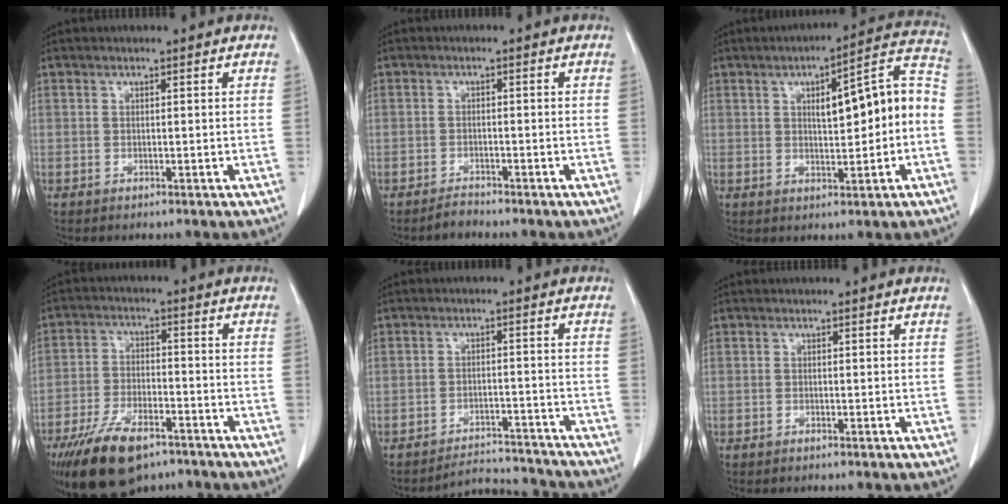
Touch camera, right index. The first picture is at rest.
{"total": 1.5, "force": [-1.5, 0.3, 0.0], "torque": [0.003, -0.002, -0.026]}
{"total": 12.0, "force": [0.2, 2.4, 11.7], "torque": [-0.158, 0.039, 0.006]}
{"total": 13.2, "force": [-9.1, 5.2, 8.1], "torque": [-0.153, -0.012, -0.157]}
{"total": 7.0, "force": [-6.9, 0.8, -0.9], "torque": [0.014, 0.016, -0.101]}
{"total": 0.0}